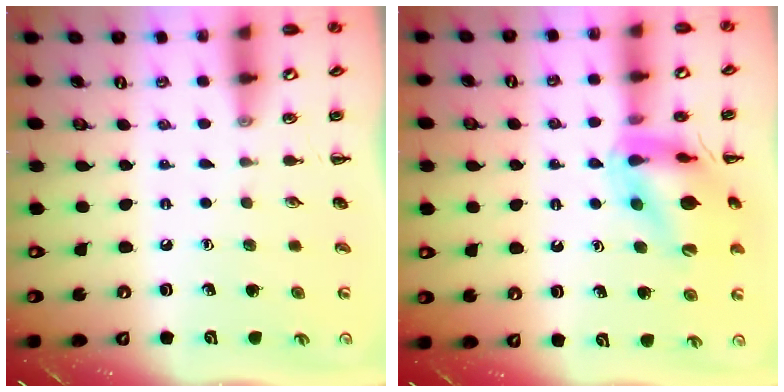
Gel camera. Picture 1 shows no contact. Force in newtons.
{"total": 14.9, "press": 14.8, "slide": 1.7}